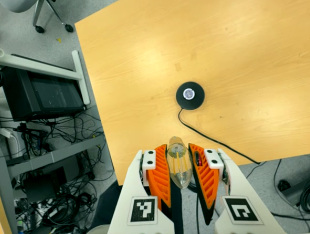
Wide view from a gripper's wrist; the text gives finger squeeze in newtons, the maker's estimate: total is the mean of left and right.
{"total": 20.9, "left": 22.3, "right": 19.5}